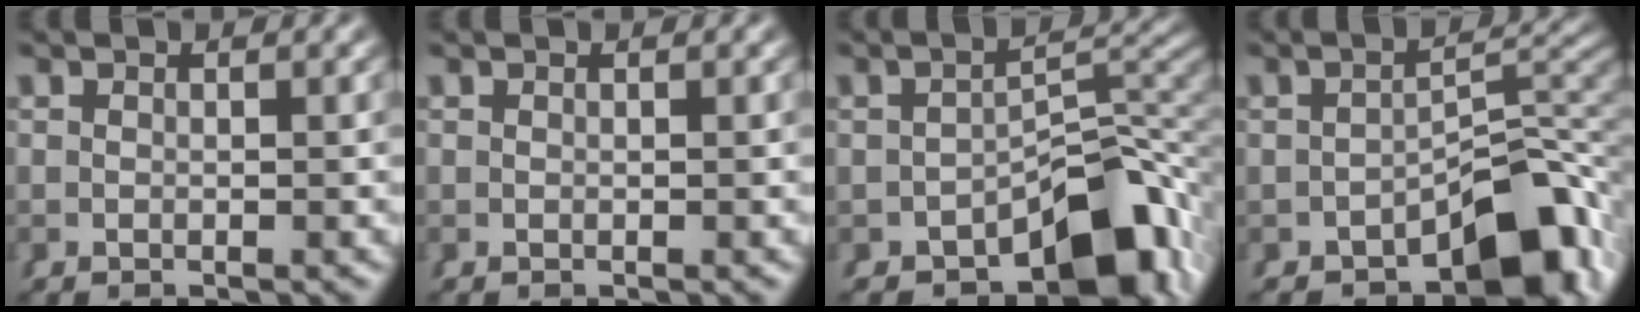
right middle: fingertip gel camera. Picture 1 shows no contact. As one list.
[{"total": 0.0}, {"total": 8.4, "force": [-5.2, 3.6, 5.5], "torque": [-0.041, 0.000, -0.075]}, {"total": 7.4, "force": [-4.5, 2.9, 5.1], "torque": [-0.040, -0.001, -0.066]}]